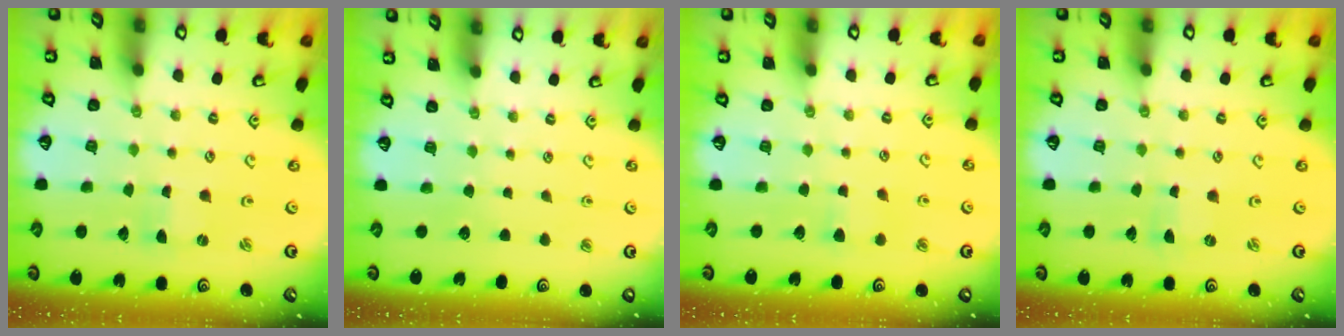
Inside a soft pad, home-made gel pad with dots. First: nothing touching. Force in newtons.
{"total": 0.0}
{"total": 4.1, "press": 4.1, "slide": 0.5}
{"total": 0.0}